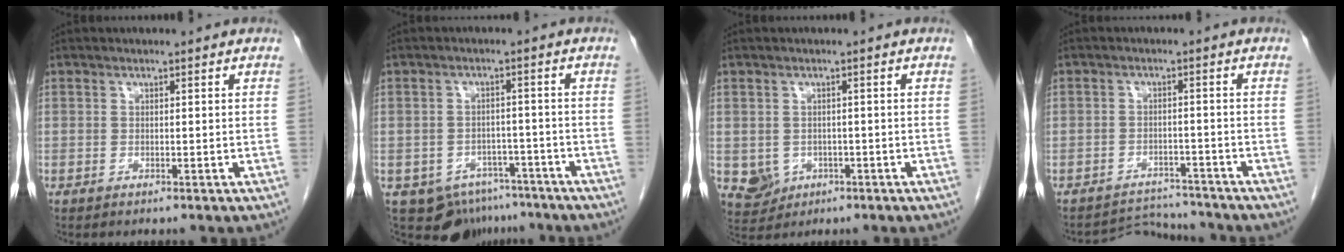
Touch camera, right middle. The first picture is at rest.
{"total": 9.6, "force": [-7.1, 5.9, 2.7], "torque": [-0.035, 0.010, -0.095]}
{"total": 5.6, "force": [-1.7, 5.2, 1.3], "torque": [-0.027, 0.001, -0.015]}
{"total": 4.9, "force": [-4.6, 0.3, -1.7], "torque": [0.031, 0.010, -0.069]}